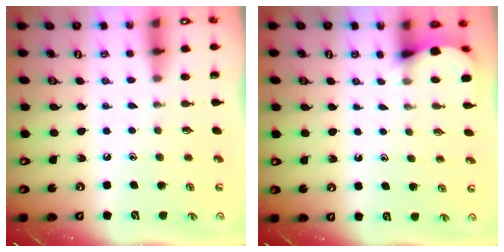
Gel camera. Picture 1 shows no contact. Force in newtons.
{"total": 2.9, "press": 2.9, "slide": 0.3}